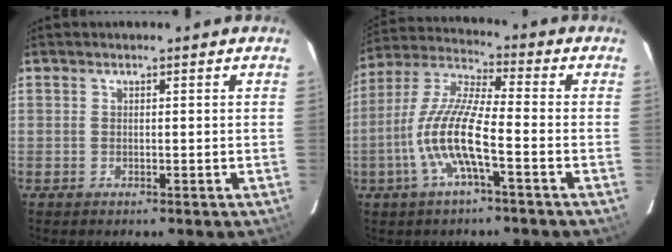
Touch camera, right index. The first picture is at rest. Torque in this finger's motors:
{"motor_torque": [1.31, -0.83, 1.05, 0.21]}